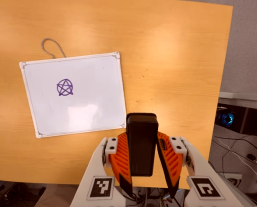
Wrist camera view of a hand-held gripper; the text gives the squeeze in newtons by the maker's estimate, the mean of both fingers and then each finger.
{"total": 6.8, "left": 5.5, "right": 8.1}